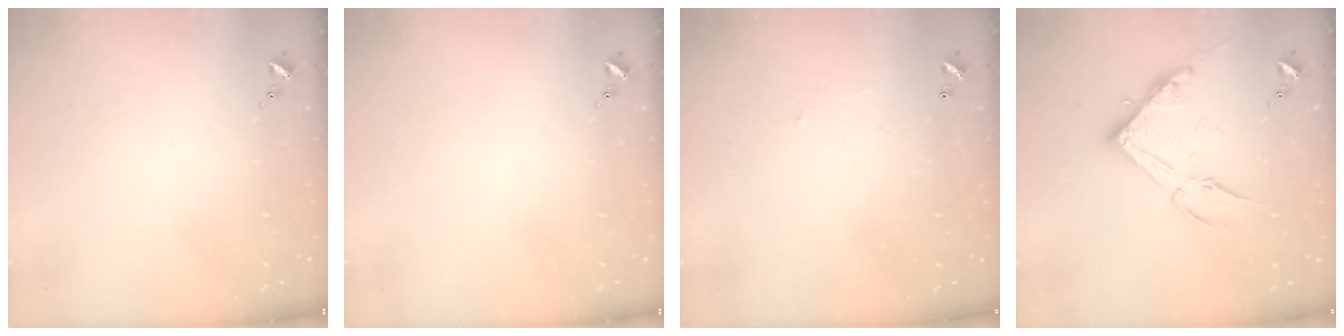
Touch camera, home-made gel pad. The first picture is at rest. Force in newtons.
{"total": 0.0}
{"total": 3.8, "press": 3.8, "slide": 0.1}
{"total": 16.1, "press": 16.1, "slide": 0.6}